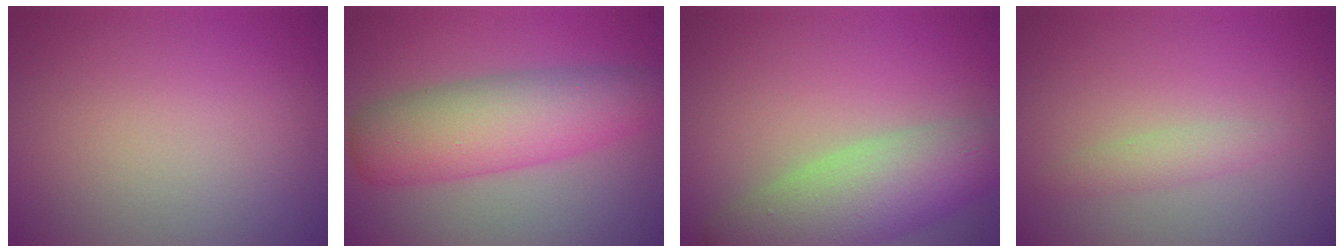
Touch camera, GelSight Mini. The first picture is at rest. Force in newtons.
{"total": 7.2, "press": 7.2, "slide": 0.1}
{"total": 7.5, "press": 7.5, "slide": 0.4}
{"total": 1.4, "press": 1.4, "slide": 0.0}